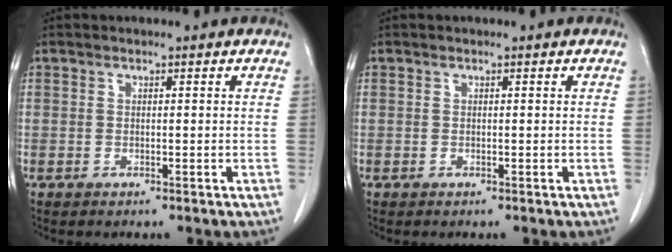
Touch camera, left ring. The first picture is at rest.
{"total": 0.0}